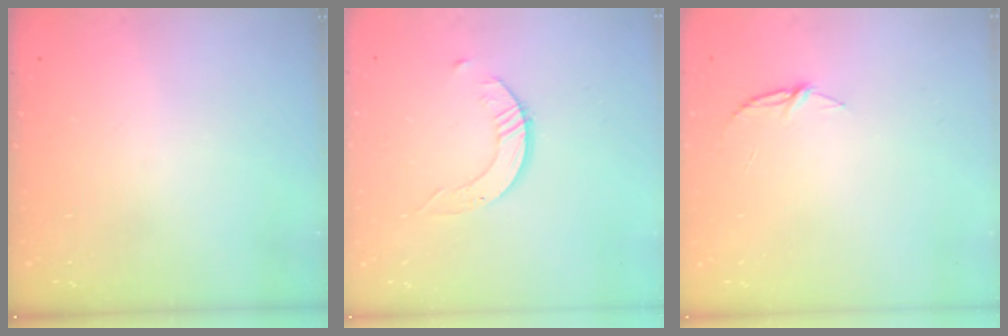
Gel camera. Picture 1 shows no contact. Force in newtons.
{"total": 2.4, "press": 2.4, "slide": 0.3}
{"total": 4.8, "press": 4.8, "slide": 0.5}